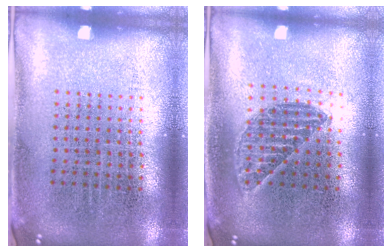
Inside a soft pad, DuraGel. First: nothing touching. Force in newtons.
{"total": 1.2, "press": 1.1, "slide": 0.5}